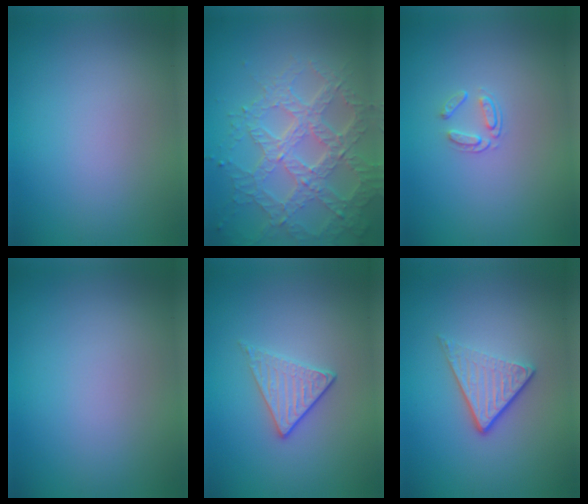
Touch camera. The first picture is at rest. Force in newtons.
{"total": 7.5, "press": 5.3, "slide": 5.2}
{"total": 1.4, "press": 0.9, "slide": 1.1}
{"total": 0.0}
{"total": 2.0, "press": 1.7, "slide": 1.0}
{"total": 3.6, "press": 2.4, "slide": 2.6}